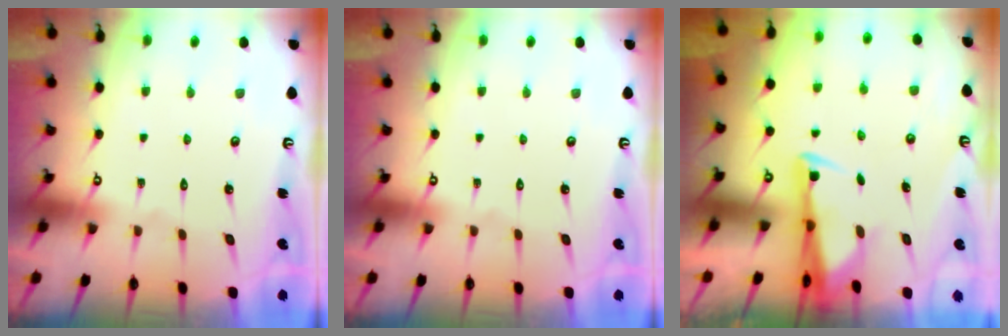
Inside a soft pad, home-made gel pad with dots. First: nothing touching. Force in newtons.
{"total": 0.0}
{"total": 2.9, "press": 2.8, "slide": 0.9}